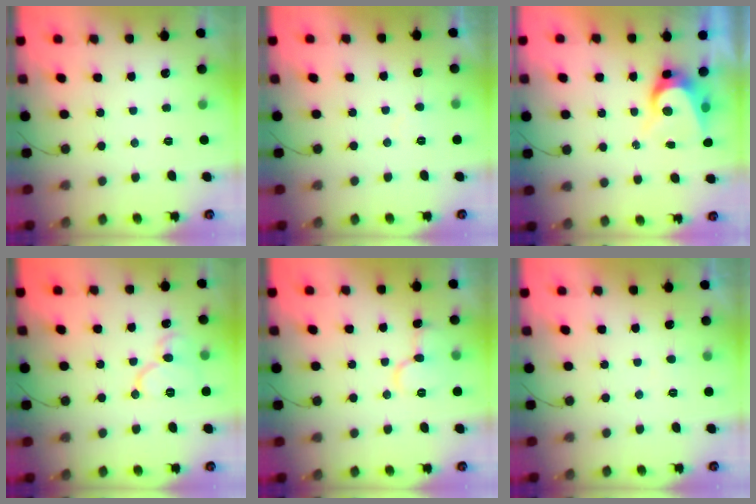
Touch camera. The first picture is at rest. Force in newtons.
{"total": 3.3, "press": 3.3, "slide": 0.2}
{"total": 6.5, "press": 6.5, "slide": 0.7}
{"total": 11.1, "press": 11.0, "slide": 1.5}
{"total": 9.5, "press": 9.5, "slide": 1.1}
{"total": 2.3, "press": 2.3, "slide": 0.1}